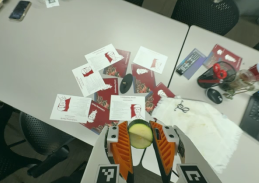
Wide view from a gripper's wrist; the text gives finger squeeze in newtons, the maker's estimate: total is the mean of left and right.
{"total": 11.7, "left": 11.7, "right": 11.8}